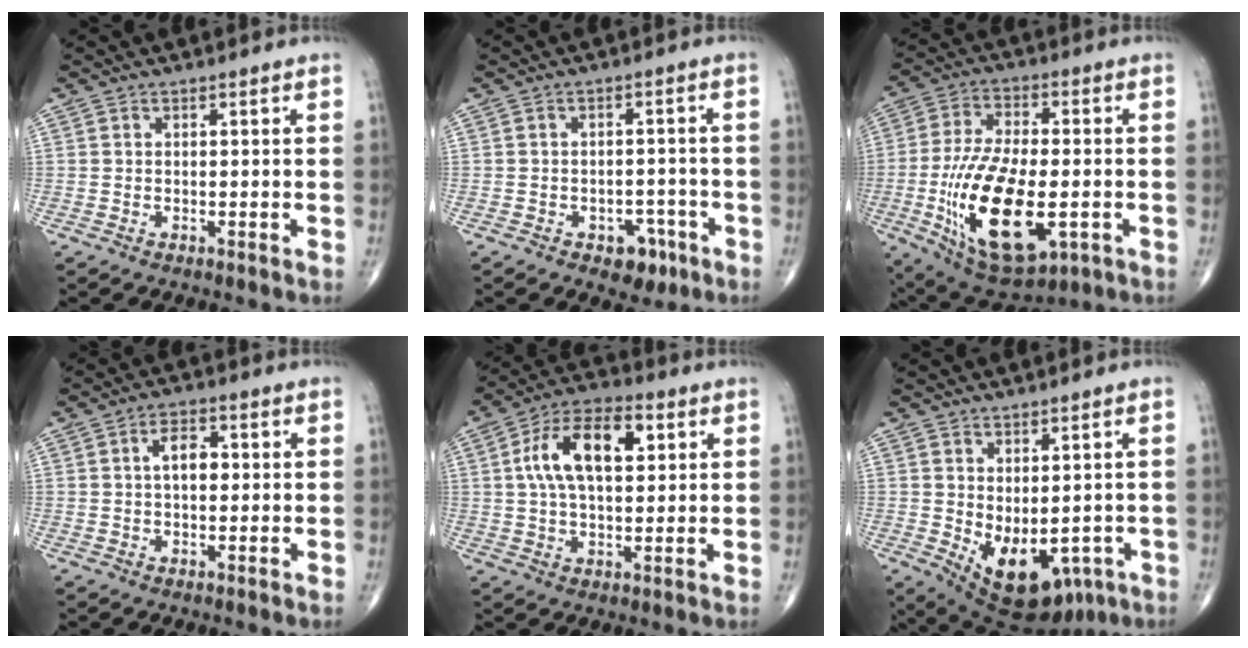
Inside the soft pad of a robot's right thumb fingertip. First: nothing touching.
{"total": 5.6, "force": [-2.9, 3.6, 3.0], "torque": [-0.012, 0.022, -0.036]}
{"total": 21.4, "force": [-4.8, 9.9, 18.3], "torque": [-0.344, -0.002, -0.065]}
{"total": 5.1, "force": [0.6, 2.9, 4.1], "torque": [-0.062, 0.009, 0.005]}
{"total": 14.2, "force": [3.4, 7.4, 11.6], "torque": [-0.200, 0.016, 0.055]}
{"total": 13.7, "force": [-3.8, 8.1, 10.4], "torque": [-0.133, -0.003, -0.029]}